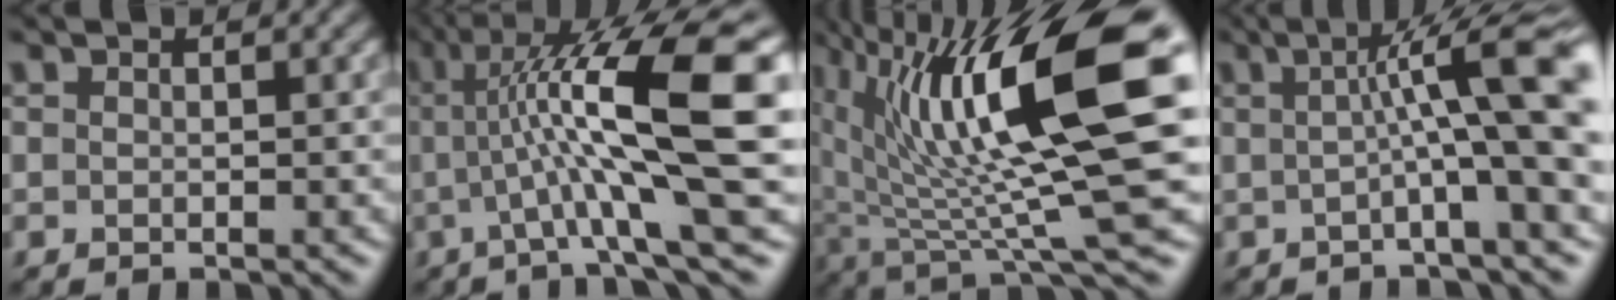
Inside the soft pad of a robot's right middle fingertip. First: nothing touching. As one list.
[{"total": 13.8, "force": [2.0, 2.5, 13.4], "torque": [-0.204, 0.018, 0.039]}, {"total": 15.9, "force": [3.9, 4.6, 14.7], "torque": [-0.249, -0.007, 0.075]}, {"total": 12.1, "force": [1.4, 2.3, 11.8], "torque": [-0.142, 0.009, 0.019]}]